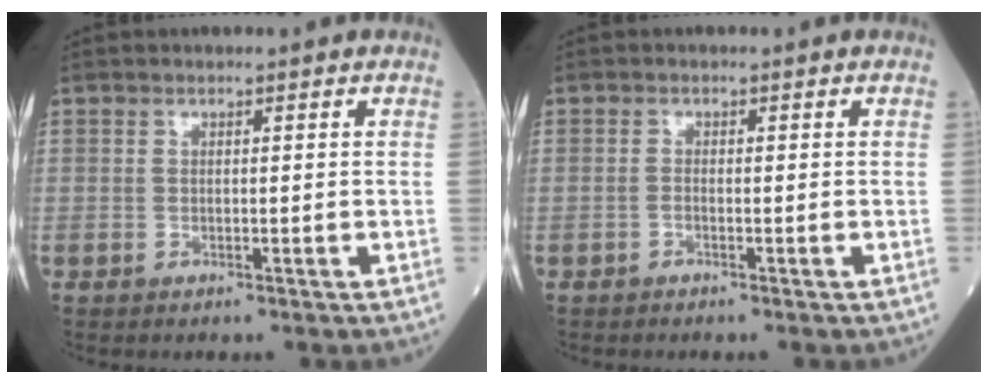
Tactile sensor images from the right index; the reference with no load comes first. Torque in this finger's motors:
{"motor_torque": [0.00, -0.05, 0.06, -0.01]}